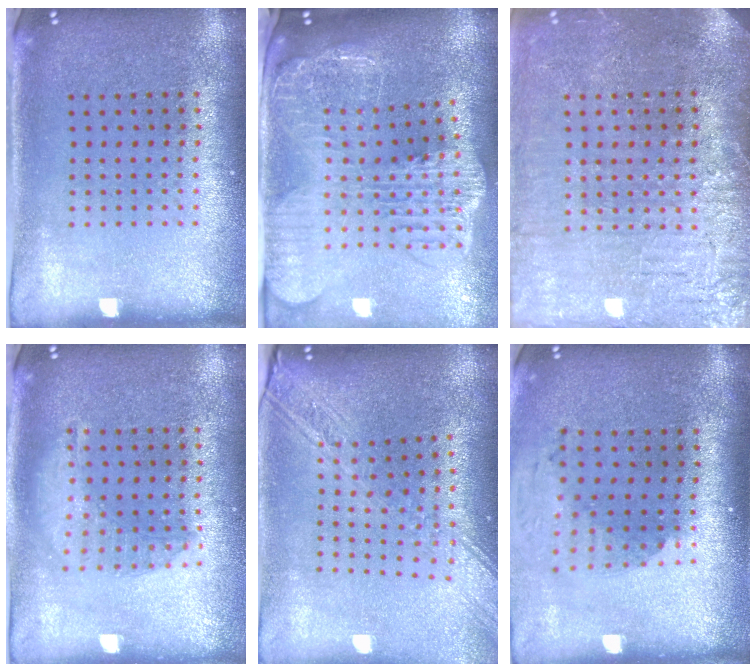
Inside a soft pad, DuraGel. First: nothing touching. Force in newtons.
{"total": 3.8, "press": 3.0, "slide": 2.3}
{"total": 3.8, "press": 3.5, "slide": 1.6}
{"total": 1.3, "press": 1.3, "slide": 0.4}
{"total": 2.7, "press": 2.1, "slide": 1.6}
{"total": 1.9, "press": 1.4, "slide": 1.3}